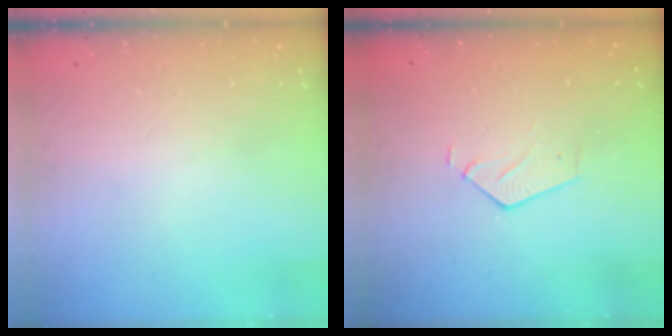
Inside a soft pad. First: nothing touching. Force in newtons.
{"total": 3.1, "press": 3.1, "slide": 0.2}